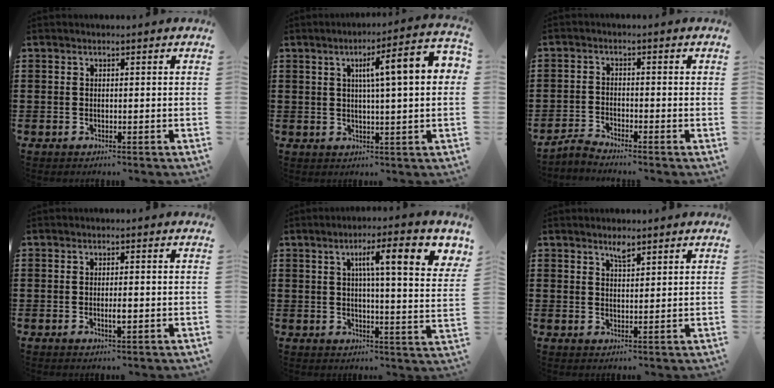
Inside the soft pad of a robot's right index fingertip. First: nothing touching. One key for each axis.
{"total": 8.7, "fx": 2.1, "fy": 1.1, "fz": 8.4, "tx": -0.139, "ty": -0.006, "tz": 0.023}
{"total": 2.1, "fx": -2.0, "fy": 0.0, "fz": 0.3, "tx": -0.016, "ty": 0.003, "tz": -0.043}
{"total": 2.2, "fx": -0.4, "fy": 0.5, "fz": 2.1, "tx": -0.036, "ty": -0.001, "tz": -0.007}
{"total": 10.1, "fx": 4.1, "fy": 1.9, "fz": 9.0, "tx": -0.158, "ty": 0.000, "tz": 0.061}
{"total": 2.2, "fx": 1.8, "fy": 0.6, "fz": 1.2, "tx": -0.019, "ty": -0.001, "tz": 0.030}